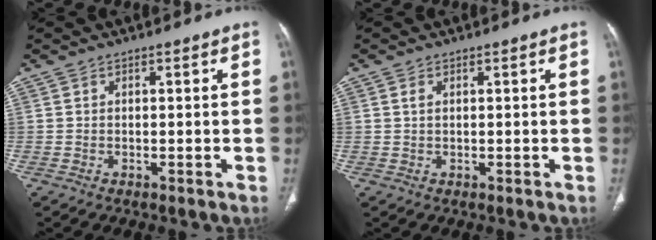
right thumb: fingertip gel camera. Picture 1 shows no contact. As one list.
[{"total": 1.2, "force": [0.5, 0.7, 0.9], "torque": [-0.021, 0.003, 0.012]}]